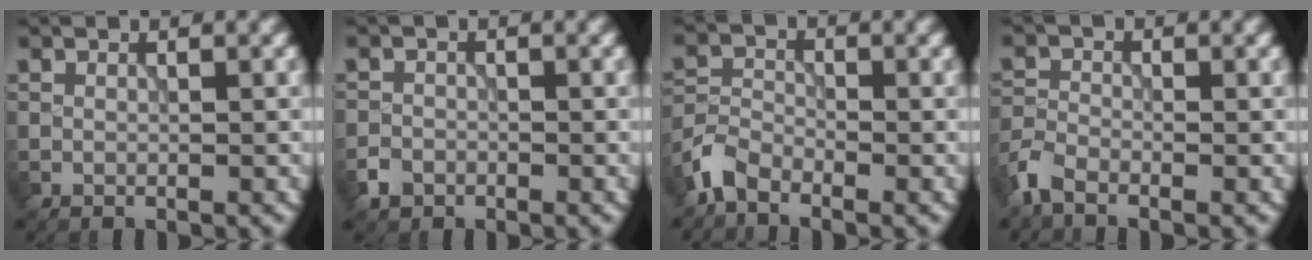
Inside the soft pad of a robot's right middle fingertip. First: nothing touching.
{"total": 1.6, "force": [-1.0, 1.2, 0.4], "torque": [0.001, 0.001, -0.021]}
{"total": 2.8, "force": [-2.3, 1.2, 1.1], "torque": [-0.024, 0.004, -0.058]}
{"total": 2.6, "force": [-2.0, 1.0, 1.3], "torque": [-0.032, -0.003, -0.056]}